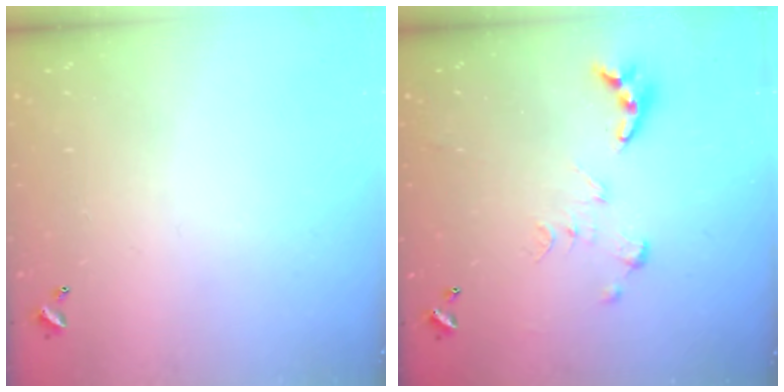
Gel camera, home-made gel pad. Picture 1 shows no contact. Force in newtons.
{"total": 0.0}